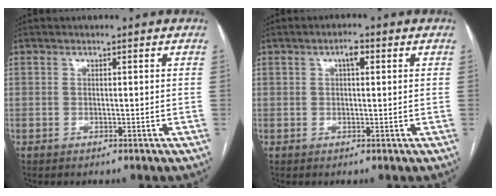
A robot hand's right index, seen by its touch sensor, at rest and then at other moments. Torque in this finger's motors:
{"motor_torque": [0.19, 0.10, 0.03, 0.02]}